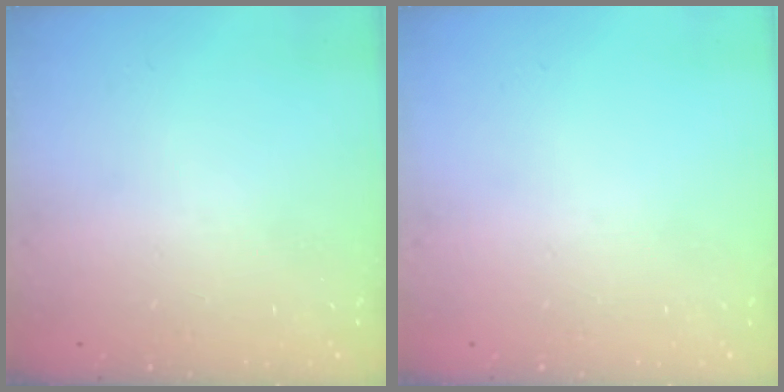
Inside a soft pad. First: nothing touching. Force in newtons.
{"total": 0.0}